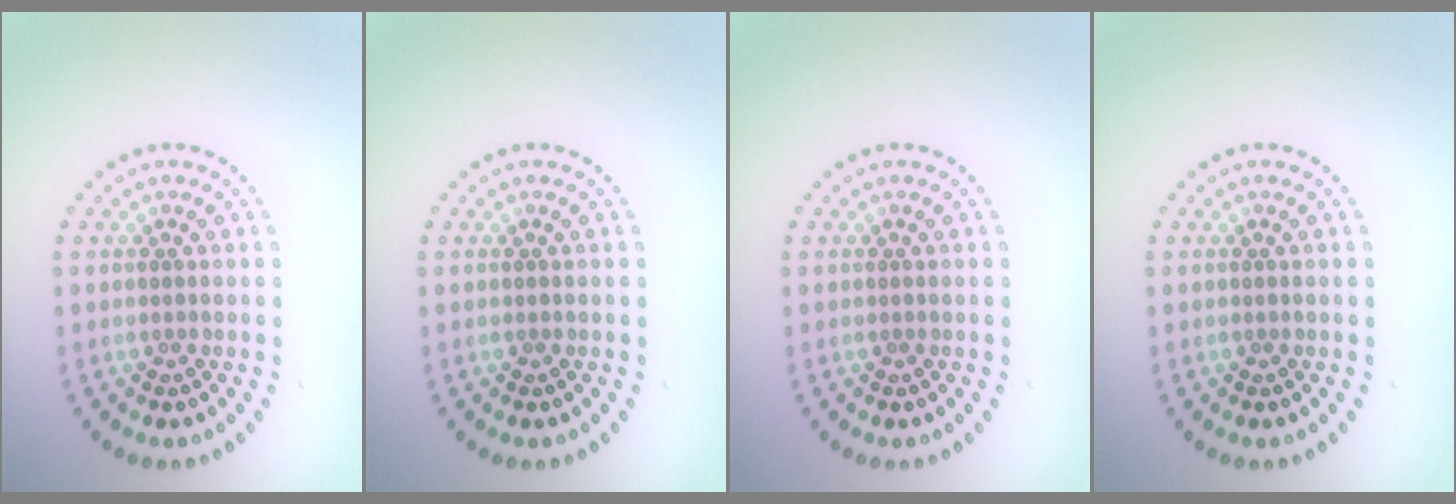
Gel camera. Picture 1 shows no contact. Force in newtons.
{"total": 0.0}
{"total": 0.0}
{"total": 0.0}